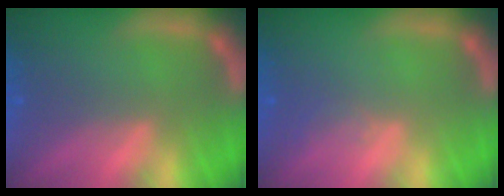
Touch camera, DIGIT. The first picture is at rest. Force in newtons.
{"total": 1.0}